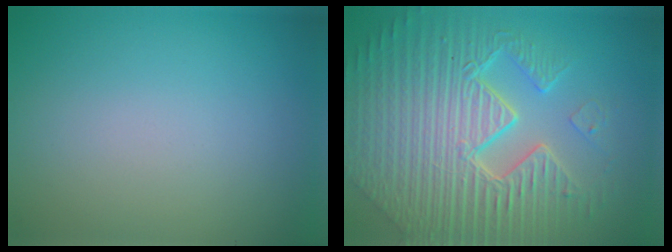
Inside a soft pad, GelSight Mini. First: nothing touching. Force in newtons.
{"total": 11.2, "press": 7.1, "slide": 8.7}